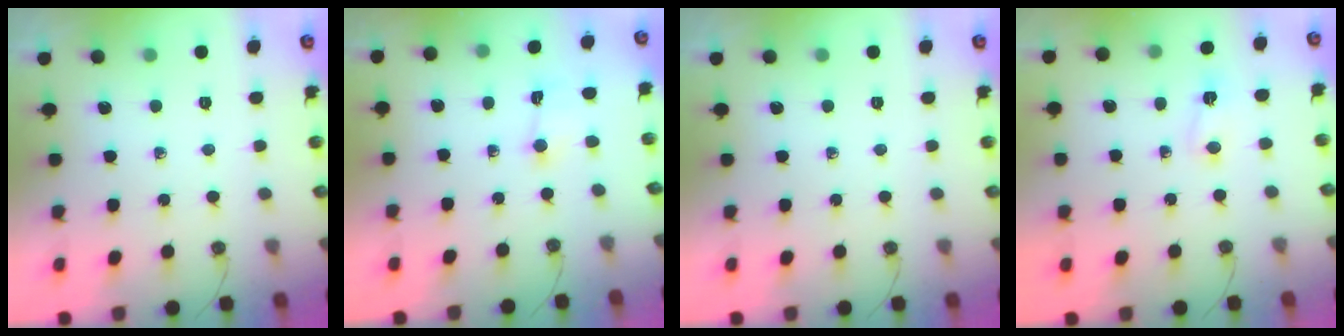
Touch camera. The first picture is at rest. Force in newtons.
{"total": 1.5, "press": 1.4, "slide": 0.6}
{"total": 0.0}
{"total": 2.0, "press": 2.0, "slide": 0.4}